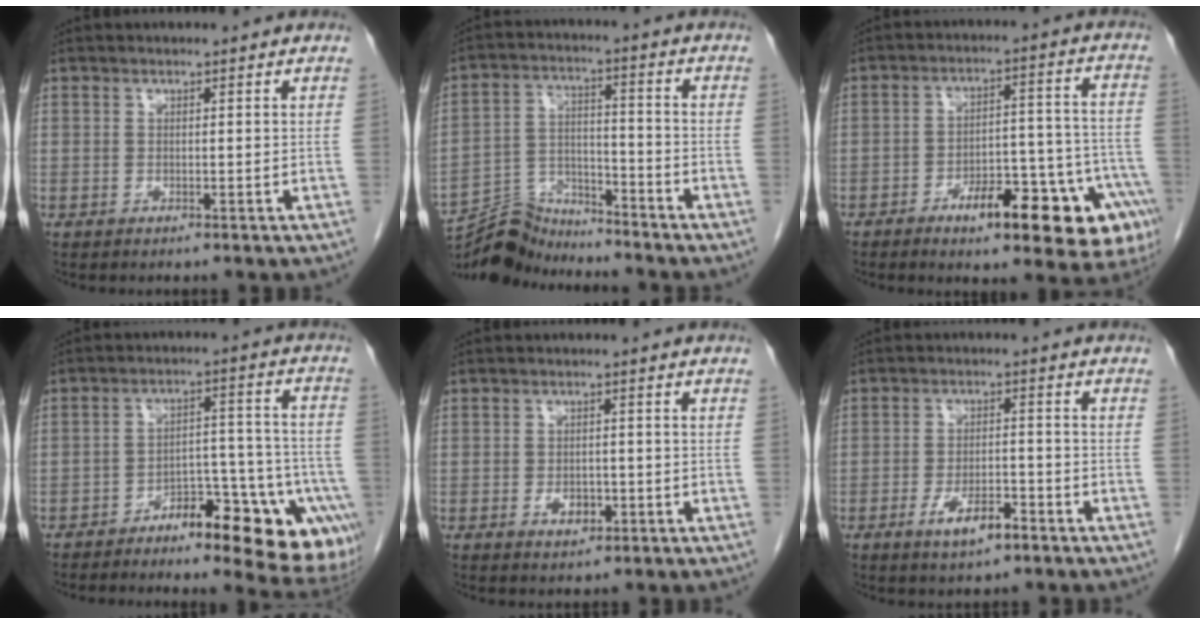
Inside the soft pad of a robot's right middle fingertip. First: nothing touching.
{"total": 8.9, "force": [-8.7, 1.7, 0.3], "torque": [-0.007, 0.012, -0.161]}
{"total": 17.8, "force": [-9.7, 5.3, 13.9], "torque": [-0.103, 0.039, -0.124]}
{"total": 15.1, "force": [-8.8, 4.6, 11.4], "torque": [-0.089, 0.035, -0.117]}
{"total": 2.8, "force": [-1.1, 1.7, 1.9], "torque": [-0.030, 0.004, -0.012]}
{"total": 5.4, "force": [-3.2, 1.8, 4.1], "torque": [-0.075, -0.002, -0.051]}